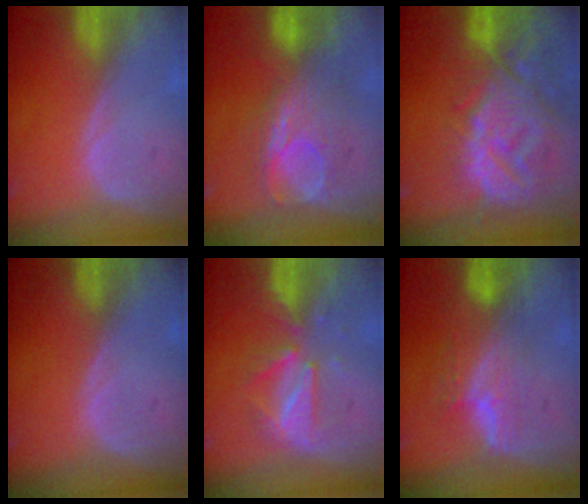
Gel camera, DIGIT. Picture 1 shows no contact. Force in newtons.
{"total": 8.3, "press": 8.3, "slide": 0.2}
{"total": 14.3, "press": 12.3, "slide": 7.4}
{"total": 0.0}
{"total": 6.0, "press": 6.0, "slide": 0.6}
{"total": 7.5, "press": 7.1, "slide": 2.6}